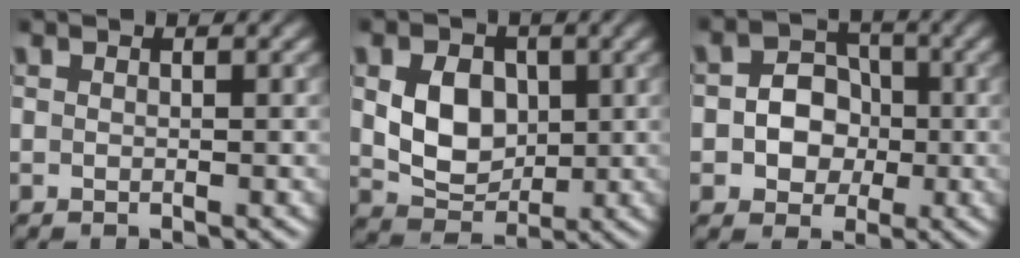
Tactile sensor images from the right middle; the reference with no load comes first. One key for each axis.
{"total": 5.4, "fx": 0.5, "fy": 4.1, "fz": 3.5, "tx": -0.070, "ty": -0.006, "tz": 0.012}
{"total": 4.5, "fx": -0.5, "fy": 3.8, "fz": 2.3, "tx": -0.018, "ty": 0.000, "tz": -0.025}